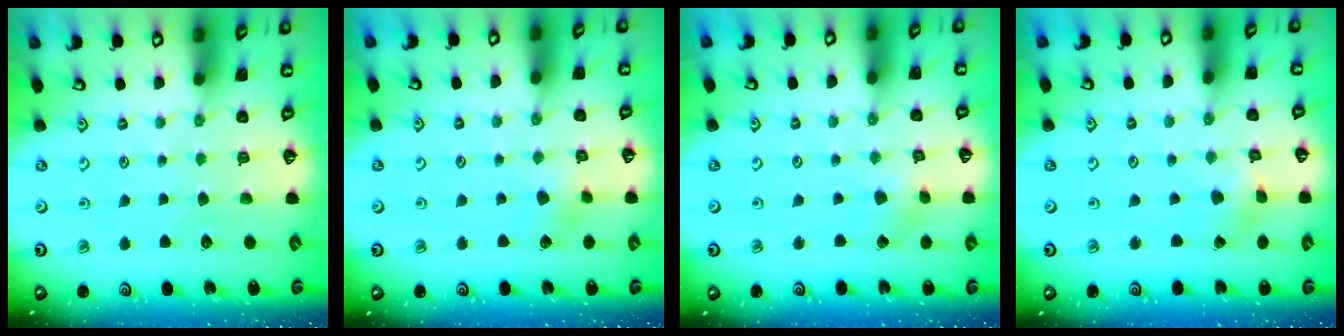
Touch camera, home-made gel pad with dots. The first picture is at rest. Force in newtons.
{"total": 3.6, "press": 3.6, "slide": 0.3}
{"total": 2.1, "press": 2.1, "slide": 0.0}
{"total": 1.4, "press": 1.4, "slide": 0.1}